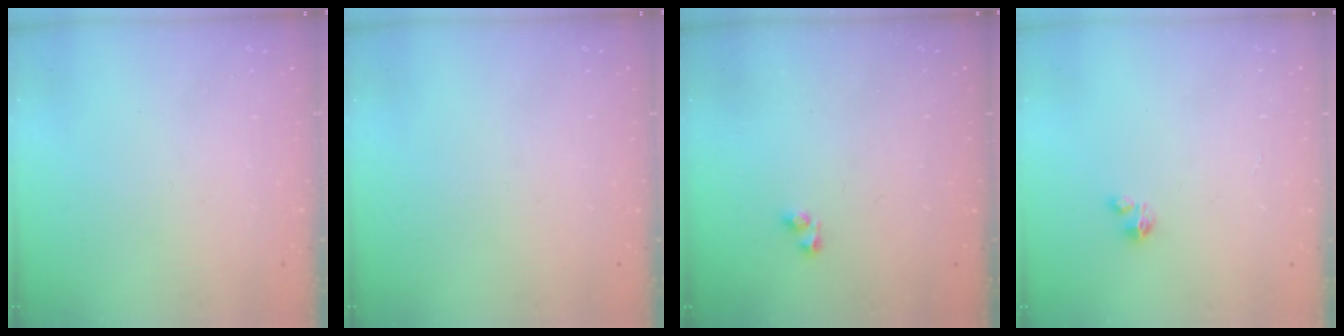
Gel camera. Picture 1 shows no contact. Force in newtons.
{"total": 0.0}
{"total": 2.9, "press": 2.9, "slide": 0.6}
{"total": 2.0, "press": 2.0, "slide": 0.1}